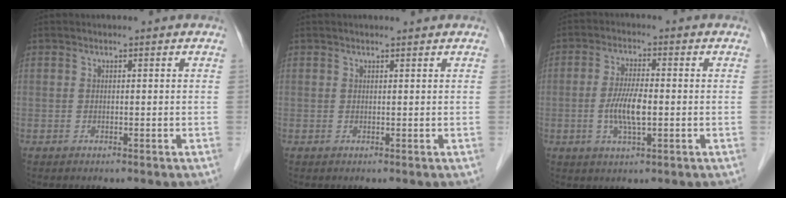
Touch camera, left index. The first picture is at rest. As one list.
[{"total": 1.0, "force": [0.9, 0.0, 0.4], "torque": [-0.007, 0.005, 0.012]}, {"total": 5.9, "force": [-1.5, 1.2, 5.5], "torque": [-0.116, -0.009, -0.028]}]